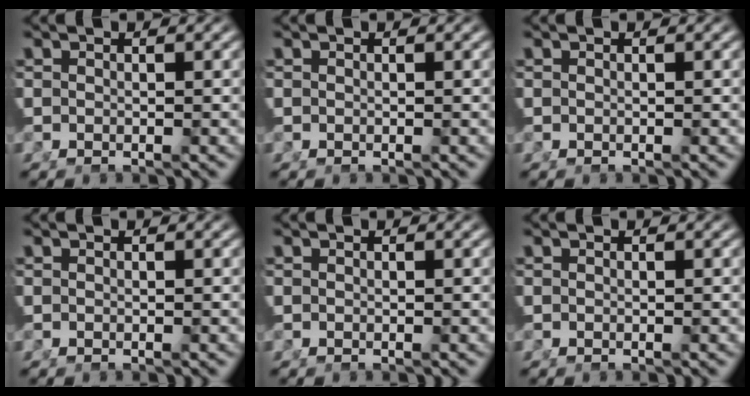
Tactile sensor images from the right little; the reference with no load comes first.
{"total": 0.0}
{"total": 0.0}
{"total": 0.0}
{"total": 0.0}
{"total": 0.0}